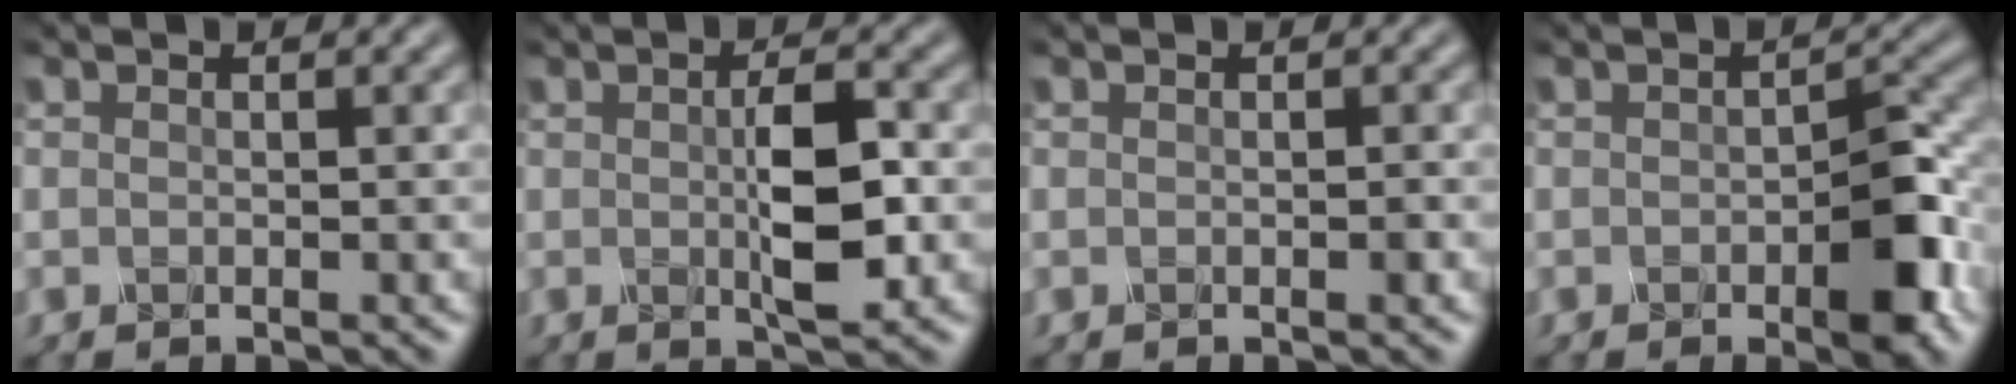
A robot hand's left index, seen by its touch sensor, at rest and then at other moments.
{"total": 4.0, "force": [-0.2, 0.8, 4.0], "torque": [-0.076, 0.004, 0.000]}
{"total": 0.6, "force": [-0.3, 0.3, 0.5], "torque": [0.005, 0.007, -0.001]}
{"total": 5.1, "force": [-1.9, 1.7, 4.4], "torque": [-0.068, 0.005, -0.030]}